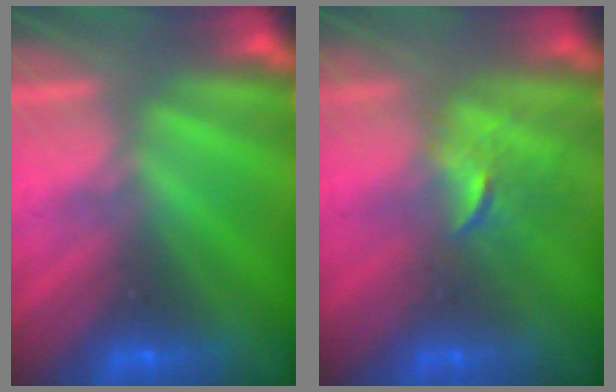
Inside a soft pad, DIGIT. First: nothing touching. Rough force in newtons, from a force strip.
{"total": 2.5}